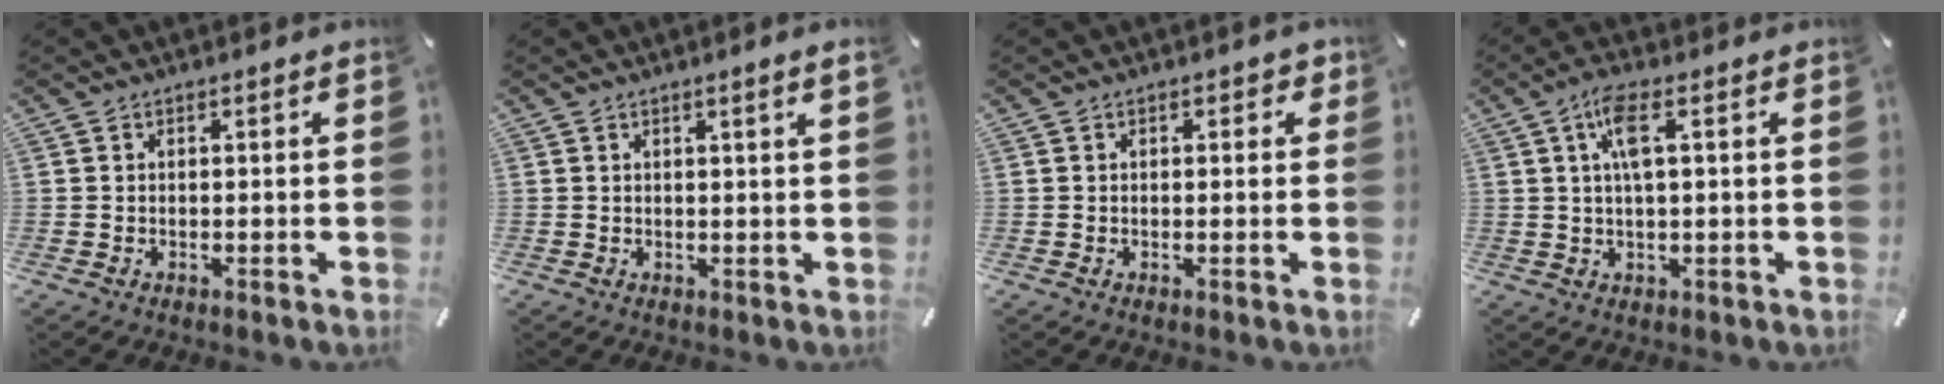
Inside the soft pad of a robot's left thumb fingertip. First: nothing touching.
{"total": 1.7, "force": [0.7, -0.1, 1.5], "torque": [-0.028, -0.002, 0.012]}
{"total": 1.2, "force": [0.2, 0.8, 0.8], "torque": [-0.007, 0.003, 0.000]}
{"total": 6.5, "force": [1.6, 2.1, 5.9], "torque": [-0.117, 0.007, 0.028]}